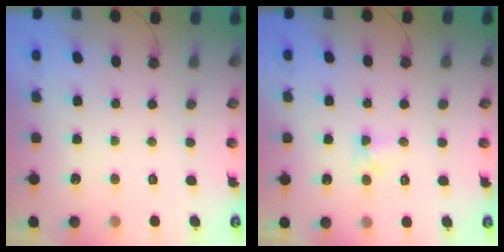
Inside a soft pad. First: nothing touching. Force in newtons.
{"total": 4.8, "press": 4.8, "slide": 0.5}